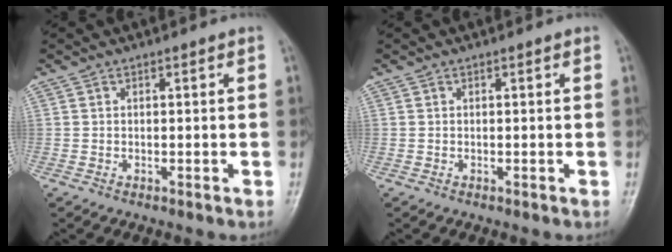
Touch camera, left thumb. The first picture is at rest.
{"total": 0.0}